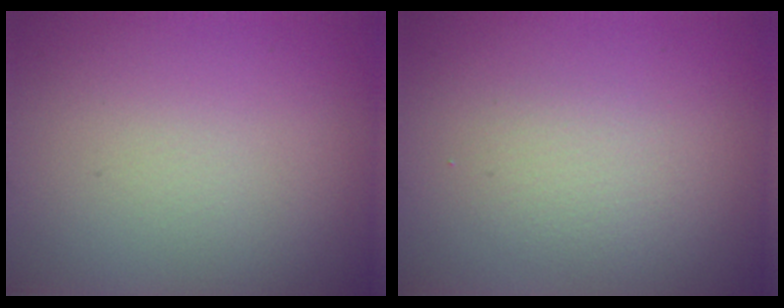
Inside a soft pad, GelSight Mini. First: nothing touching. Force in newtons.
{"total": 1.7, "press": 1.7, "slide": 0.1}